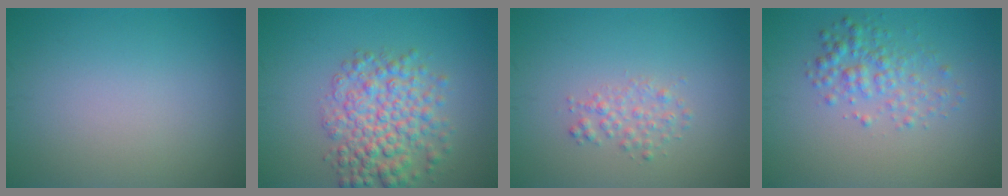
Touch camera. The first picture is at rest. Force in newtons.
{"total": 5.9, "press": 5.9, "slide": 0.1}
{"total": 1.6, "press": 1.6, "slide": 0.1}
{"total": 2.8, "press": 2.8, "slide": 0.0}